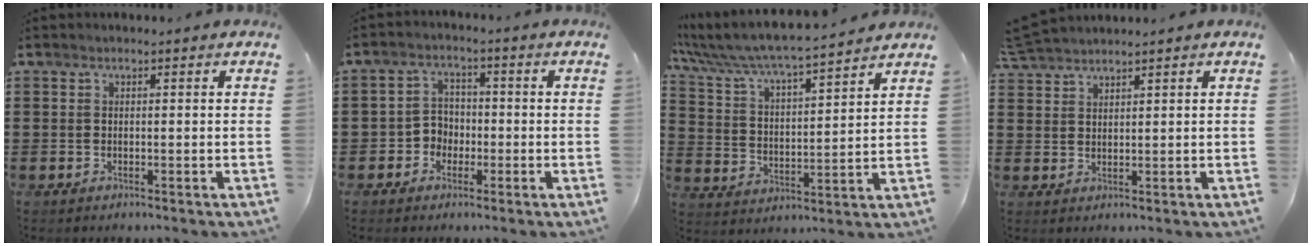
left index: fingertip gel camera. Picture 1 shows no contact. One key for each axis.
{"total": 3.5, "fx": -1.4, "fy": 2.9, "fz": 1.2, "tx": -0.033, "ty": 0.006, "tz": -0.031}
{"total": 6.3, "fx": 5.8, "fy": 0.0, "fz": 2.3, "tx": -0.070, "ty": -0.041, "tz": 0.094}
{"total": 3.3, "fx": 3.3, "fy": 0.2, "fz": 0.6, "tx": -0.024, "ty": -0.004, "tz": 0.064}